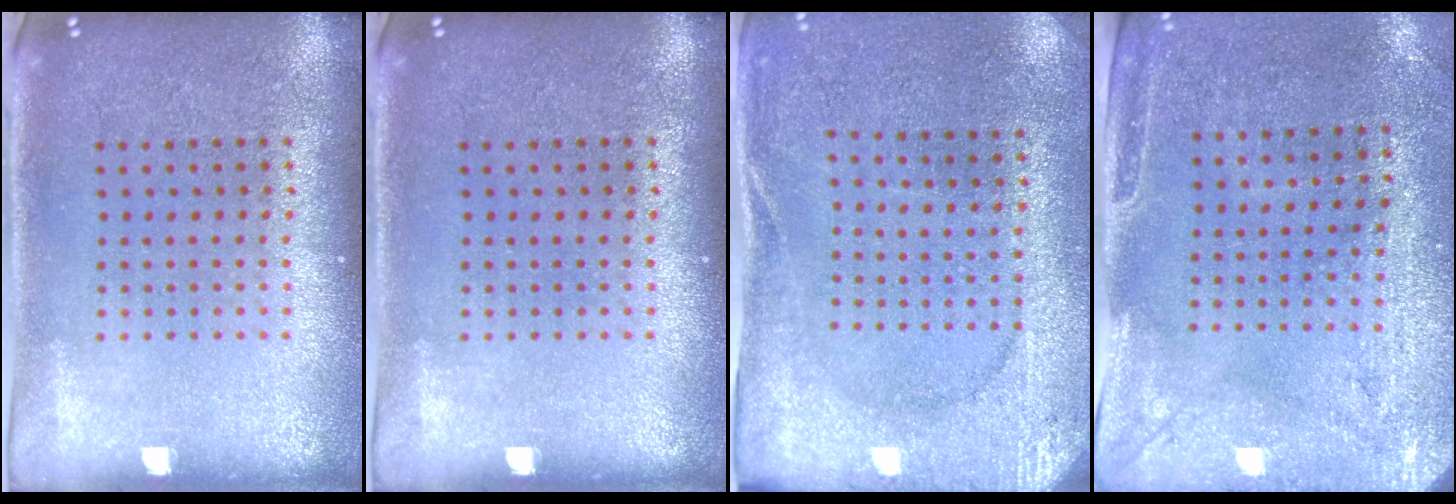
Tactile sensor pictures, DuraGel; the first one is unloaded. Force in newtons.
{"total": 0.0}
{"total": 2.6, "press": 2.5, "slide": 0.6}
{"total": 3.0, "press": 2.3, "slide": 1.8}